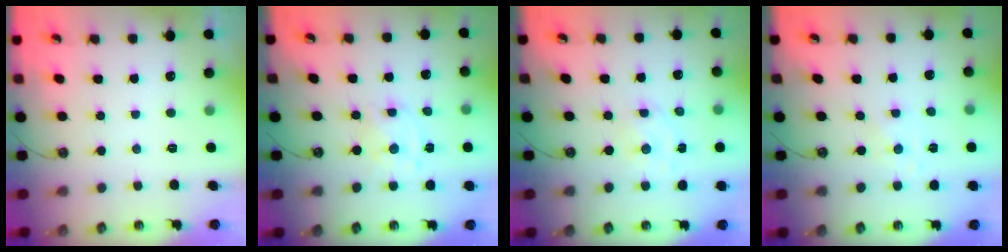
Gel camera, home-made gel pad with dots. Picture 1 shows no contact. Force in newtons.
{"total": 4.6, "press": 4.5, "slide": 1.0}
{"total": 2.4, "press": 2.3, "slide": 0.7}
{"total": 0.0}